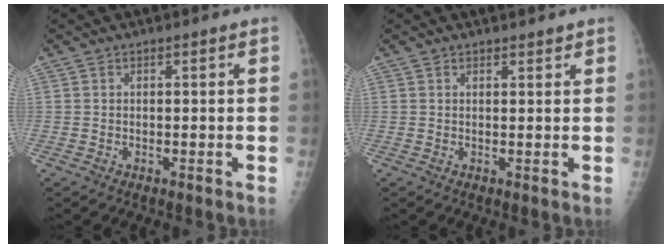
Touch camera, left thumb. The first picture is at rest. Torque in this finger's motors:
{"motor_torque": [0.09, 0.19, -0.18, -0.25, 0.02]}